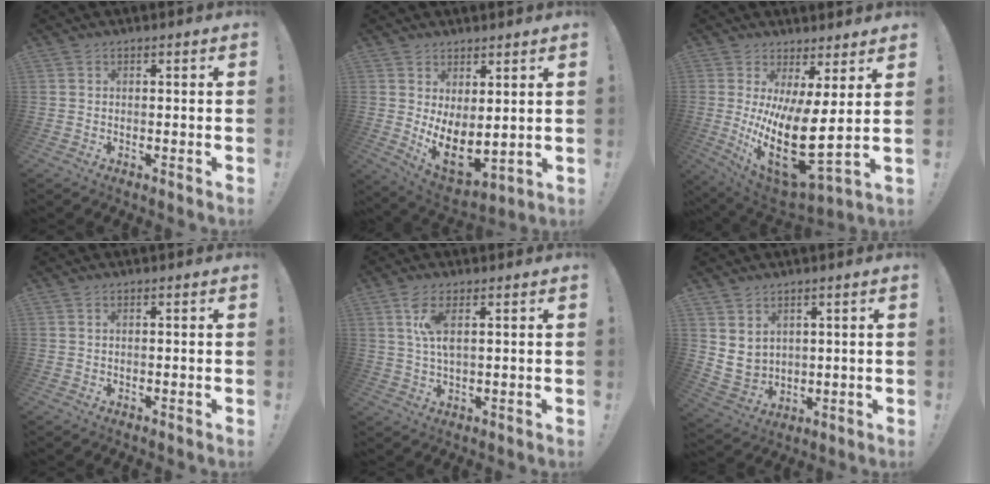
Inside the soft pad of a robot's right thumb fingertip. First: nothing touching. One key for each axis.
{"total": 8.3, "fx": 1.7, "fy": 4.6, "fz": 6.7, "tx": -0.091, "ty": -0.044, "tz": 0.040}
{"total": 17.4, "fx": 0.4, "fy": 4.8, "fz": 16.7, "tx": -0.315, "ty": -0.045, "tz": 0.012}
{"total": 0.6, "fx": 0.3, "fy": -0.3, "fz": 0.4, "tx": -0.013, "ty": 0.002, "tz": 0.006}
{"total": 7.1, "fx": 2.6, "fy": 2.0, "fz": 6.2, "tx": -0.128, "ty": -0.007, "tz": 0.046}
{"total": 5.5, "fx": 3.3, "fy": 4.3, "fz": 0.9, "tx": -0.028, "ty": -0.025, "tz": 0.071}